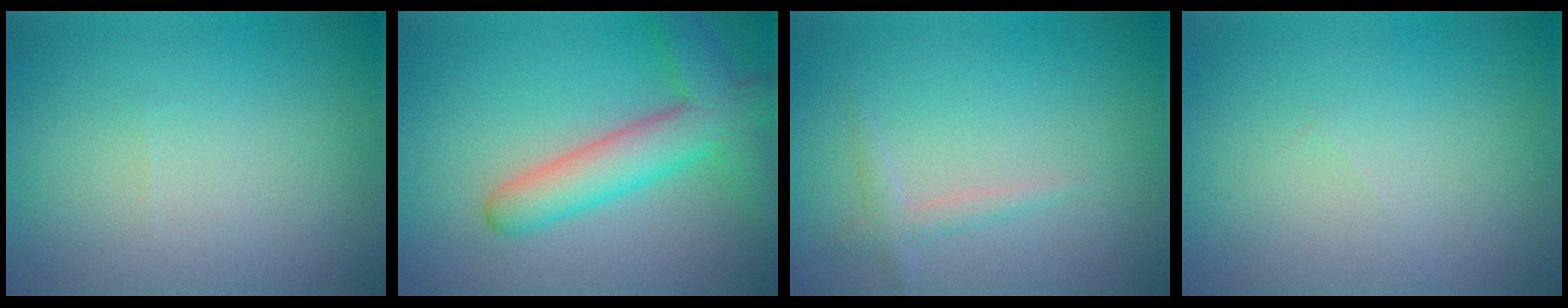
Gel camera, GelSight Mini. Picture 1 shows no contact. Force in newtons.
{"total": 6.3, "press": 6.3, "slide": 0.3}
{"total": 1.3, "press": 1.3, "slide": 0.0}
{"total": 0.0}